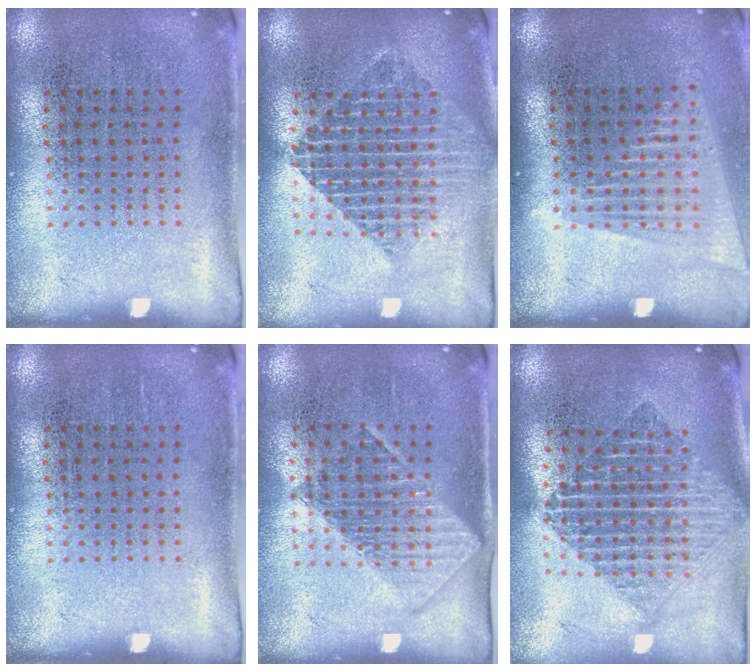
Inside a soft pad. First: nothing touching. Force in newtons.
{"total": 2.0, "press": 1.6, "slide": 1.2}
{"total": 1.6, "press": 1.4, "slide": 0.8}
{"total": 0.0}
{"total": 1.4, "press": 1.3, "slide": 0.5}
{"total": 1.8, "press": 1.5, "slide": 1.0}